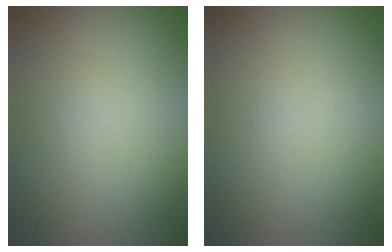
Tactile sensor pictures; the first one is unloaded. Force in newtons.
{"total": 0.0}